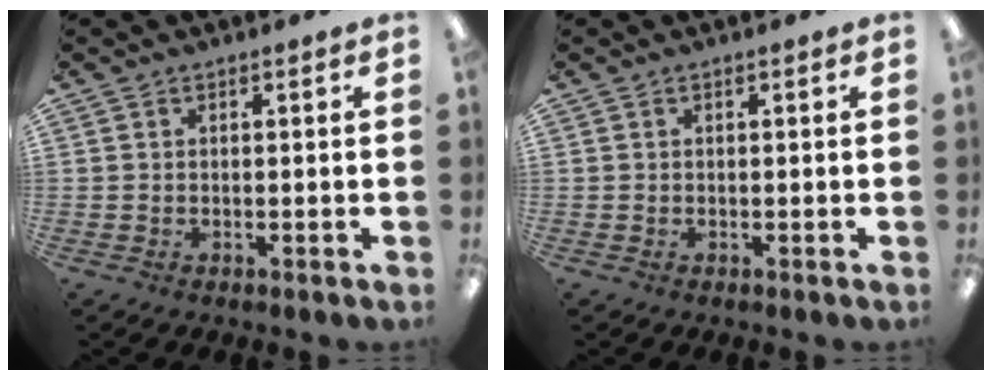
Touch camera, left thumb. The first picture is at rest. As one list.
[{"total": 0.0}]